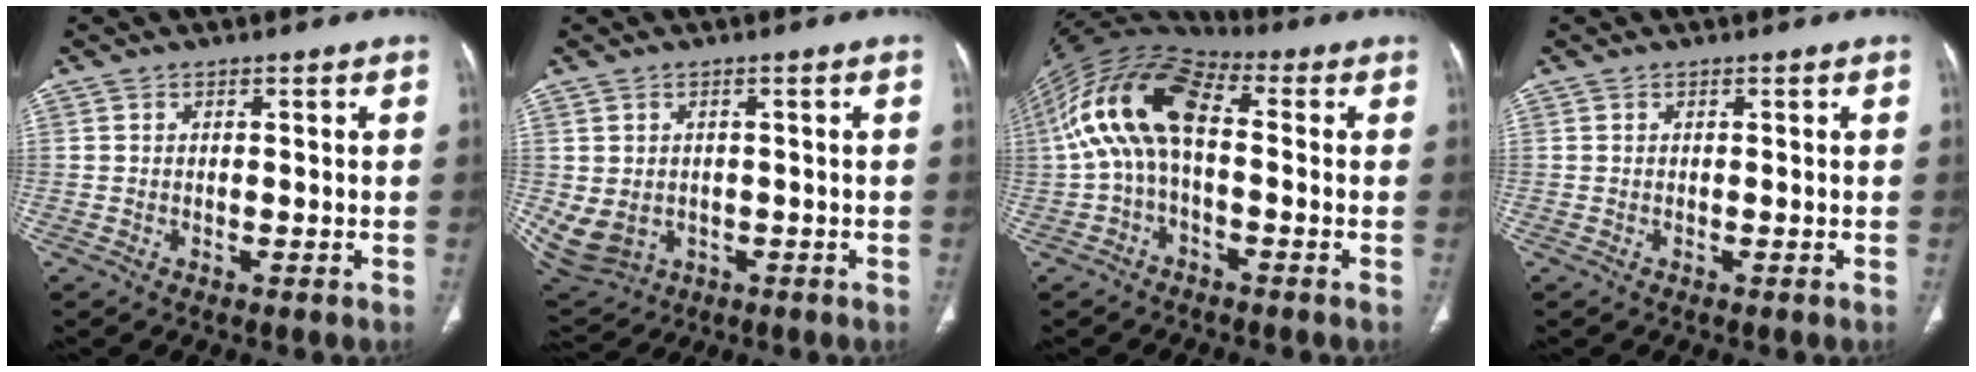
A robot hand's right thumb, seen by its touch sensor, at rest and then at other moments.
{"total": 8.9, "force": [-1.3, 7.4, 4.7], "torque": [-0.110, 0.001, 0.003]}
{"total": 15.1, "force": [0.3, 7.9, 12.9], "torque": [-0.251, 0.043, -0.006]}
{"total": 0.0}